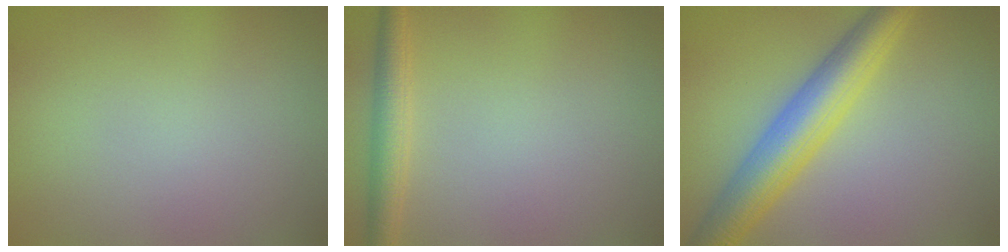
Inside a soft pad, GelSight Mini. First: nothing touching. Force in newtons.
{"total": 2.4, "press": 2.4, "slide": 0.0}
{"total": 6.3, "press": 6.3, "slide": 0.1}